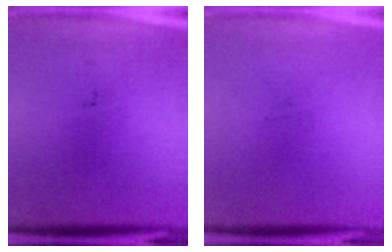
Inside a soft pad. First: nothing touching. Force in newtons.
{"total": 0.0}